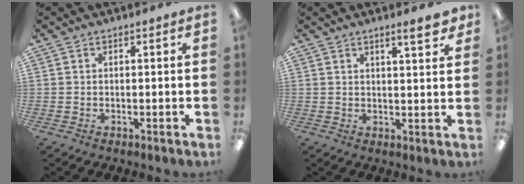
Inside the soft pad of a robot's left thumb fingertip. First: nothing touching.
{"total": 5.0, "force": [3.7, 0.9, 3.2], "torque": [-0.038, -0.023, 0.057]}